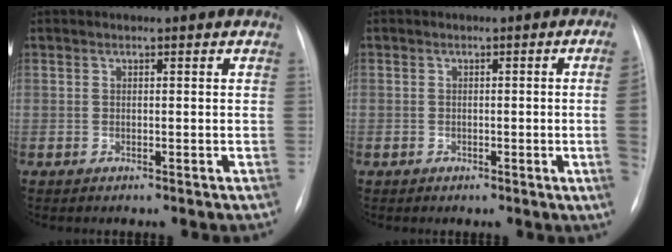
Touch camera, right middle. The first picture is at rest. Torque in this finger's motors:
{"motor_torque": [0.98, -1.16, -0.26, -0.21]}